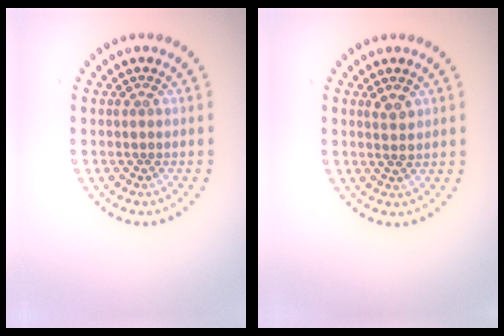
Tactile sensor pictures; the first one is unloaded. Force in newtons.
{"total": 1.5, "press": 1.5, "slide": 0.3}